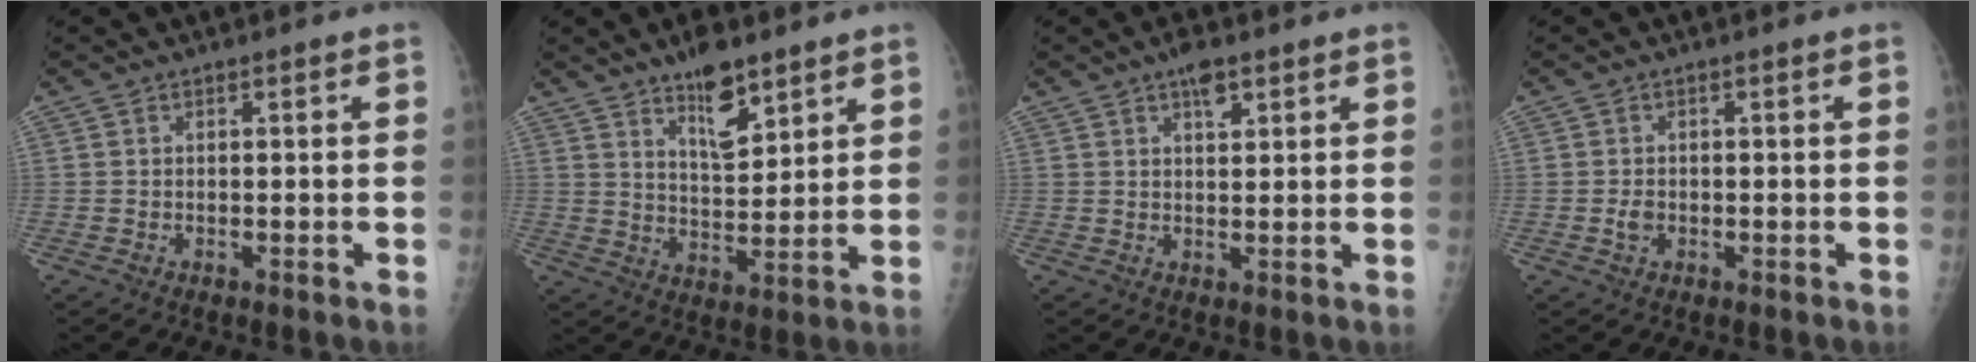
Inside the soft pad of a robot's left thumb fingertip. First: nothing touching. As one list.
[{"total": 9.2, "force": [6.2, 3.4, 5.9], "torque": [-0.075, -0.046, 0.106]}, {"total": 3.8, "force": [2.3, 1.6, 2.6], "torque": [-0.031, -0.006, 0.035]}, {"total": 1.8, "force": [-0.5, 1.3, 1.1], "torque": [-0.016, 0.006, -0.008]}]